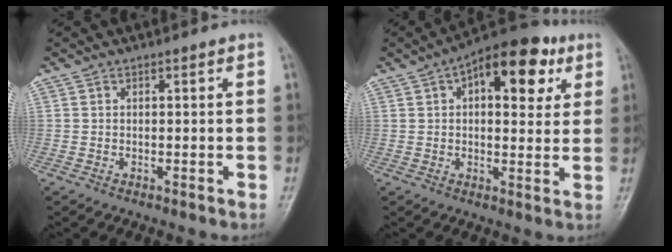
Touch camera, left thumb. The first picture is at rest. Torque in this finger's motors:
{"motor_torque": [0.28, 0.38, 0.11, -0.08, 0.19]}